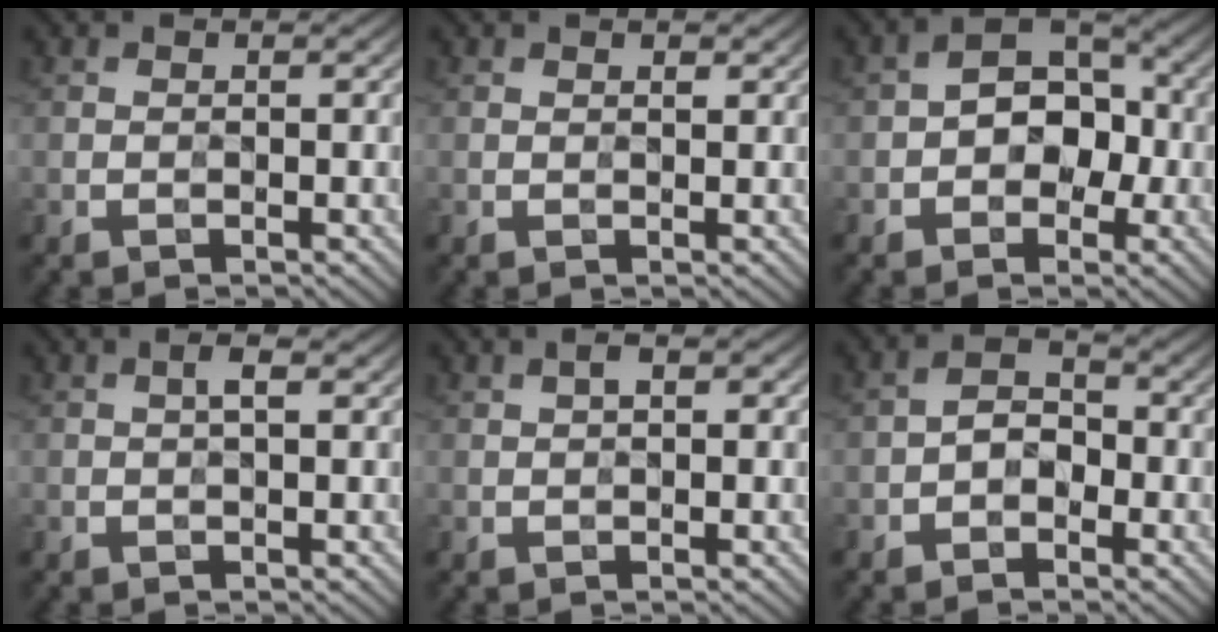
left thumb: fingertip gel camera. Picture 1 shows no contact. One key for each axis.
{"total": 0.5, "fx": 0.5, "fy": 0.3, "fz": 0.0, "tx": -0.001, "ty": -0.003, "tz": 0.007}
{"total": 6.5, "fx": -1.1, "fy": 4.7, "fz": 4.3, "tx": -0.050, "ty": 0.008, "tz": -0.030}
{"total": 1.0, "fx": 0.3, "fy": 0.2, "fz": 0.9, "tx": -0.022, "ty": 0.003, "tz": 0.006}
{"total": 1.6, "fx": 0.6, "fy": 0.8, "fz": 1.2, "tx": -0.019, "ty": 0.003, "tz": 0.009}
{"total": 3.0, "fx": -1.3, "fy": 2.1, "fz": 1.6, "tx": -0.026, "ty": 0.009, "tz": -0.033}